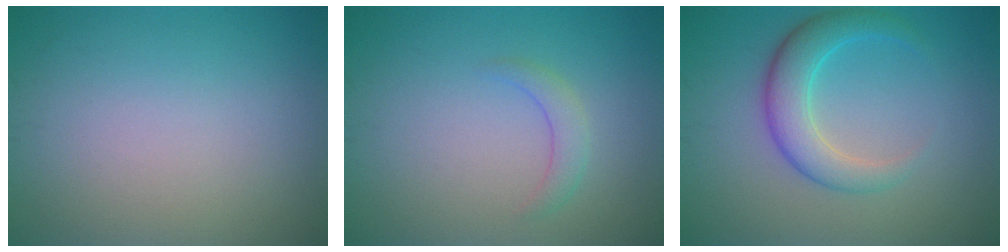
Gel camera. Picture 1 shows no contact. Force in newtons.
{"total": 1.7, "press": 1.6, "slide": 0.2}
{"total": 4.4, "press": 4.4, "slide": 0.1}